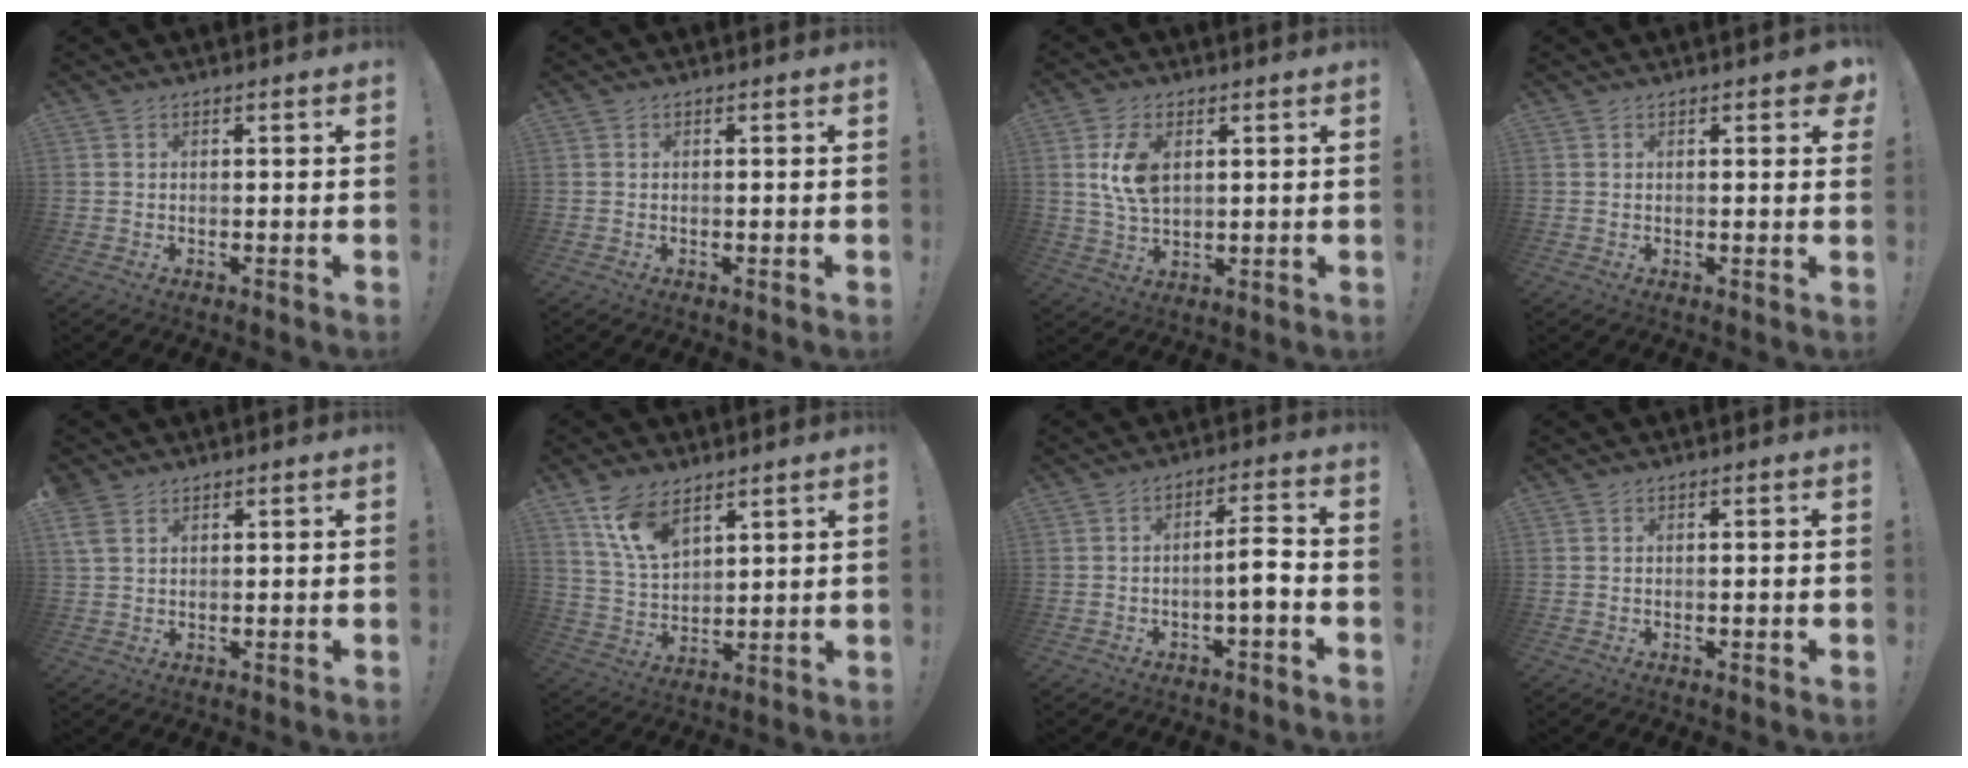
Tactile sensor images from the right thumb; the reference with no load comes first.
{"total": 0.0}
{"total": 9.8, "force": [2.9, 6.2, 7.0], "torque": [-0.132, -0.006, 0.052]}
{"total": 2.2, "force": [1.2, 1.1, 1.5], "torque": [-0.003, -0.006, 0.016]}
{"total": 3.8, "force": [2.4, 2.0, 2.2], "torque": [-0.037, -0.005, 0.048]}
{"total": 11.2, "force": [7.5, 5.7, 6.0], "torque": [-0.116, -0.035, 0.146]}
{"total": 6.1, "force": [-1.8, 1.2, 5.6], "torque": [-0.092, 0.011, -0.033]}
{"total": 0.6, "force": [-0.1, 0.0, 0.6], "torque": [-0.005, -0.003, -0.003]}